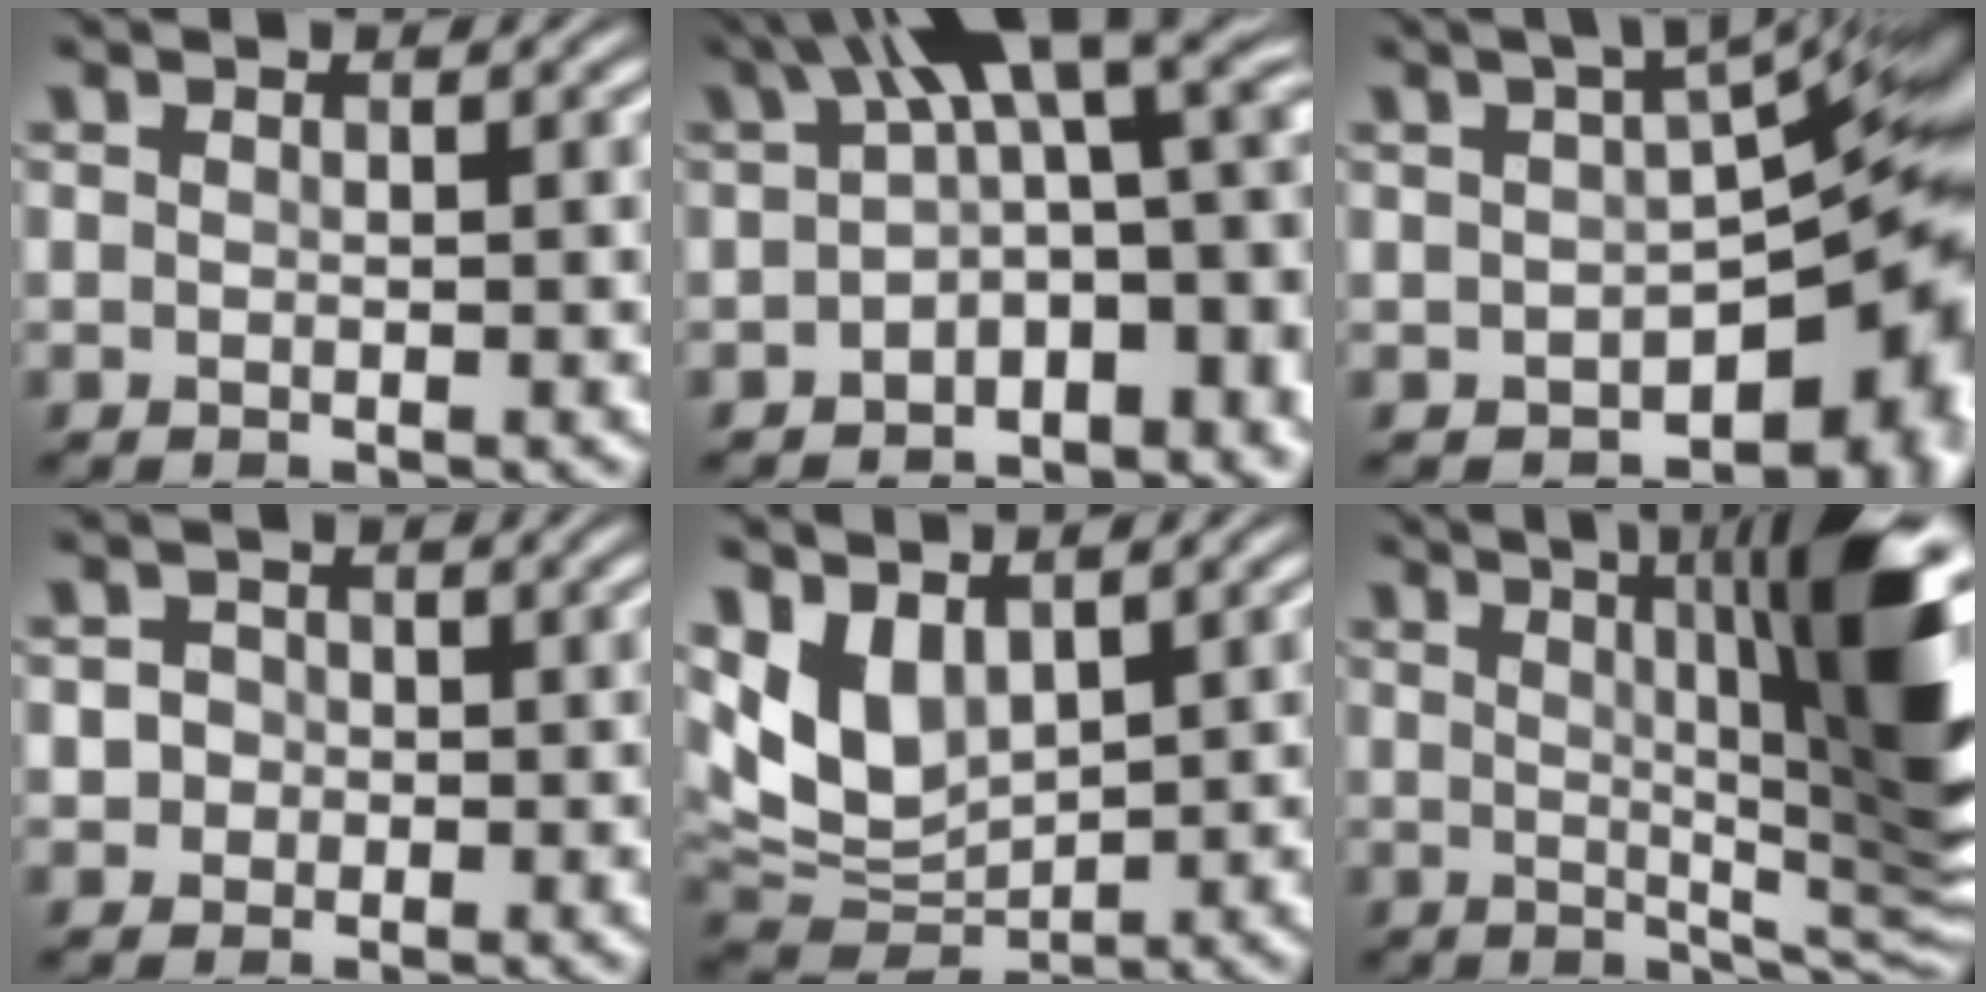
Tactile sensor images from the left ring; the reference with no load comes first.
{"total": 8.9, "force": [1.0, 5.1, 7.2], "torque": [-0.103, -0.003, 0.011]}
{"total": 13.9, "force": [-3.1, 7.6, 11.2], "torque": [-0.121, -0.041, -0.018]}
{"total": 2.7, "force": [-0.6, 2.6, 0.3], "torque": [0.003, -0.007, -0.018]}
{"total": 7.7, "force": [2.0, 5.2, 5.4], "torque": [-0.114, -0.021, 0.031]}
{"total": 10.2, "force": [3.4, 1.3, 9.5], "torque": [-0.133, -0.004, 0.045]}